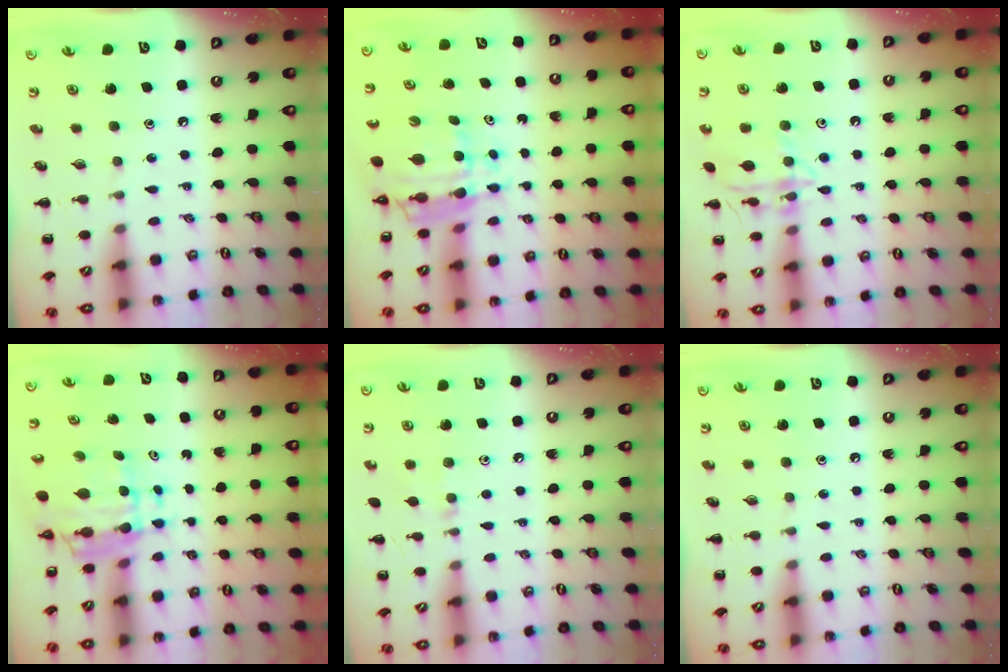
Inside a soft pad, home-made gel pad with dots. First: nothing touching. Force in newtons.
{"total": 9.1, "press": 8.4, "slide": 3.5}
{"total": 13.7, "press": 13.7, "slide": 0.4}
{"total": 6.8, "press": 6.3, "slide": 2.5}
{"total": 6.0, "press": 5.8, "slide": 1.7}
{"total": 0.0}